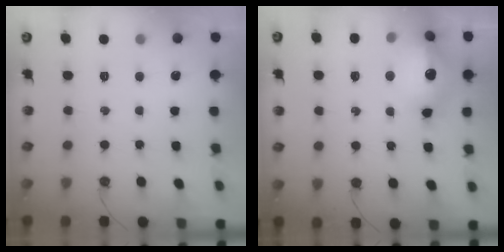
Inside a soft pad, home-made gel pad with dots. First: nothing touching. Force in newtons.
{"total": 17.0, "press": 16.9, "slide": 1.4}